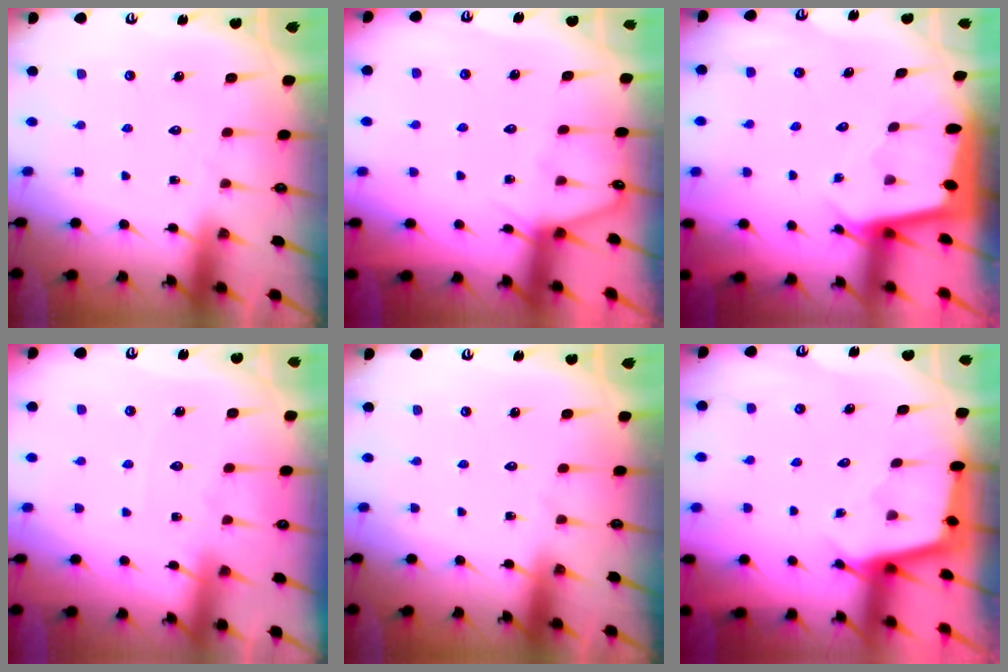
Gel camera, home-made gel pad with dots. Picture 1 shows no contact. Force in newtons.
{"total": 4.2, "press": 4.2, "slide": 0.5}
{"total": 1.9, "press": 1.9, "slide": 0.1}
{"total": 4.5, "press": 4.4, "slide": 0.7}
{"total": 0.0}
{"total": 2.2, "press": 2.2, "slide": 0.2}